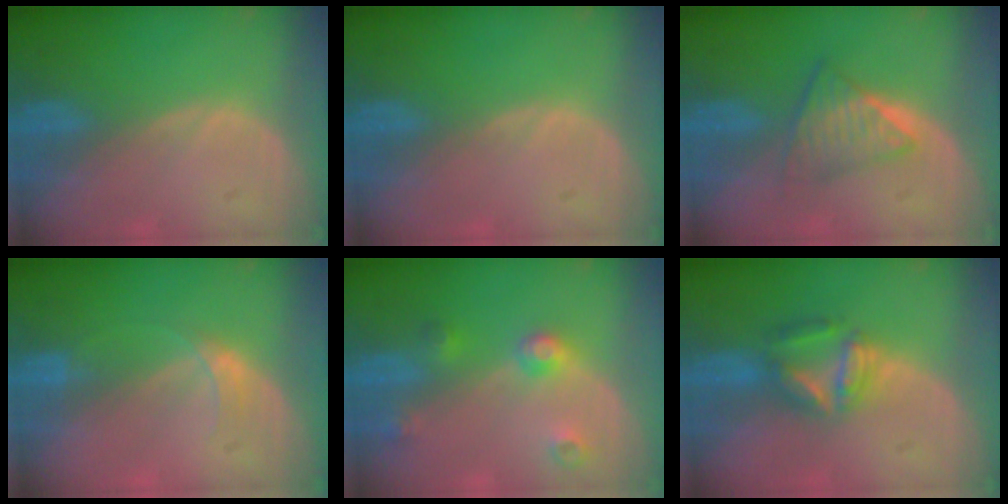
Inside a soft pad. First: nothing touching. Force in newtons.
{"total": 0.0}
{"total": 6.0, "press": 5.1, "slide": 3.1}
{"total": 2.1, "press": 2.1, "slide": 0.2}
{"total": 4.5, "press": 4.0, "slide": 2.0}
{"total": 5.7, "press": 5.7, "slide": 0.4}